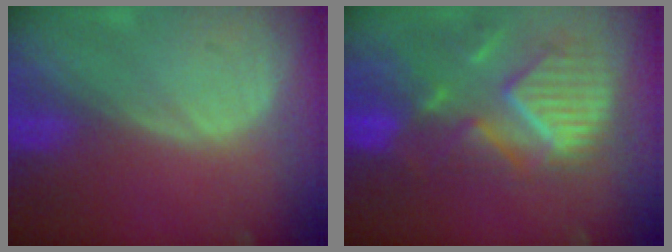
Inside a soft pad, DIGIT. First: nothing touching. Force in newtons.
{"total": 11.7, "press": 10.3, "slide": 5.6}